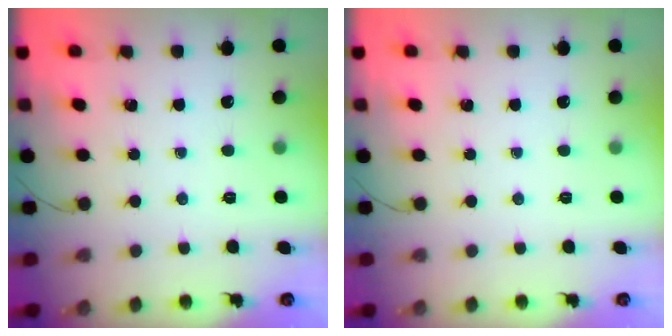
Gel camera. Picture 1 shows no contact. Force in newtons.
{"total": 0.0}